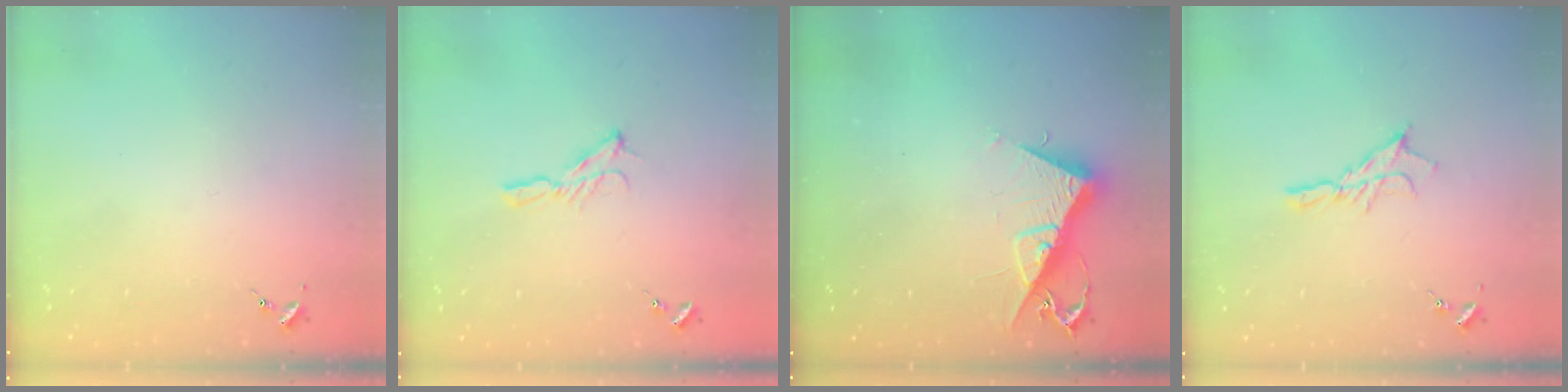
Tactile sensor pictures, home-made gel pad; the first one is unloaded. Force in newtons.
{"total": 6.2, "press": 6.2, "slide": 0.2}
{"total": 10.2, "press": 10.2, "slide": 0.7}
{"total": 8.5, "press": 8.4, "slide": 0.6}